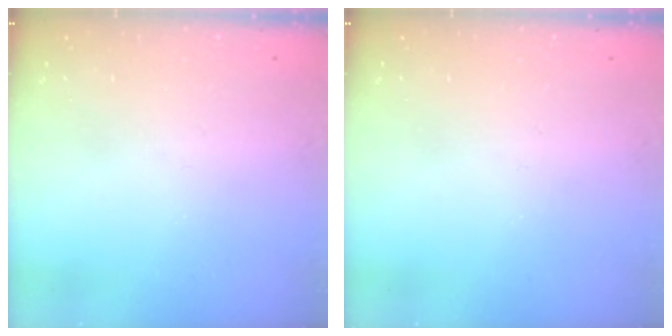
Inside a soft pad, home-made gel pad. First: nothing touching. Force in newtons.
{"total": 0.0}